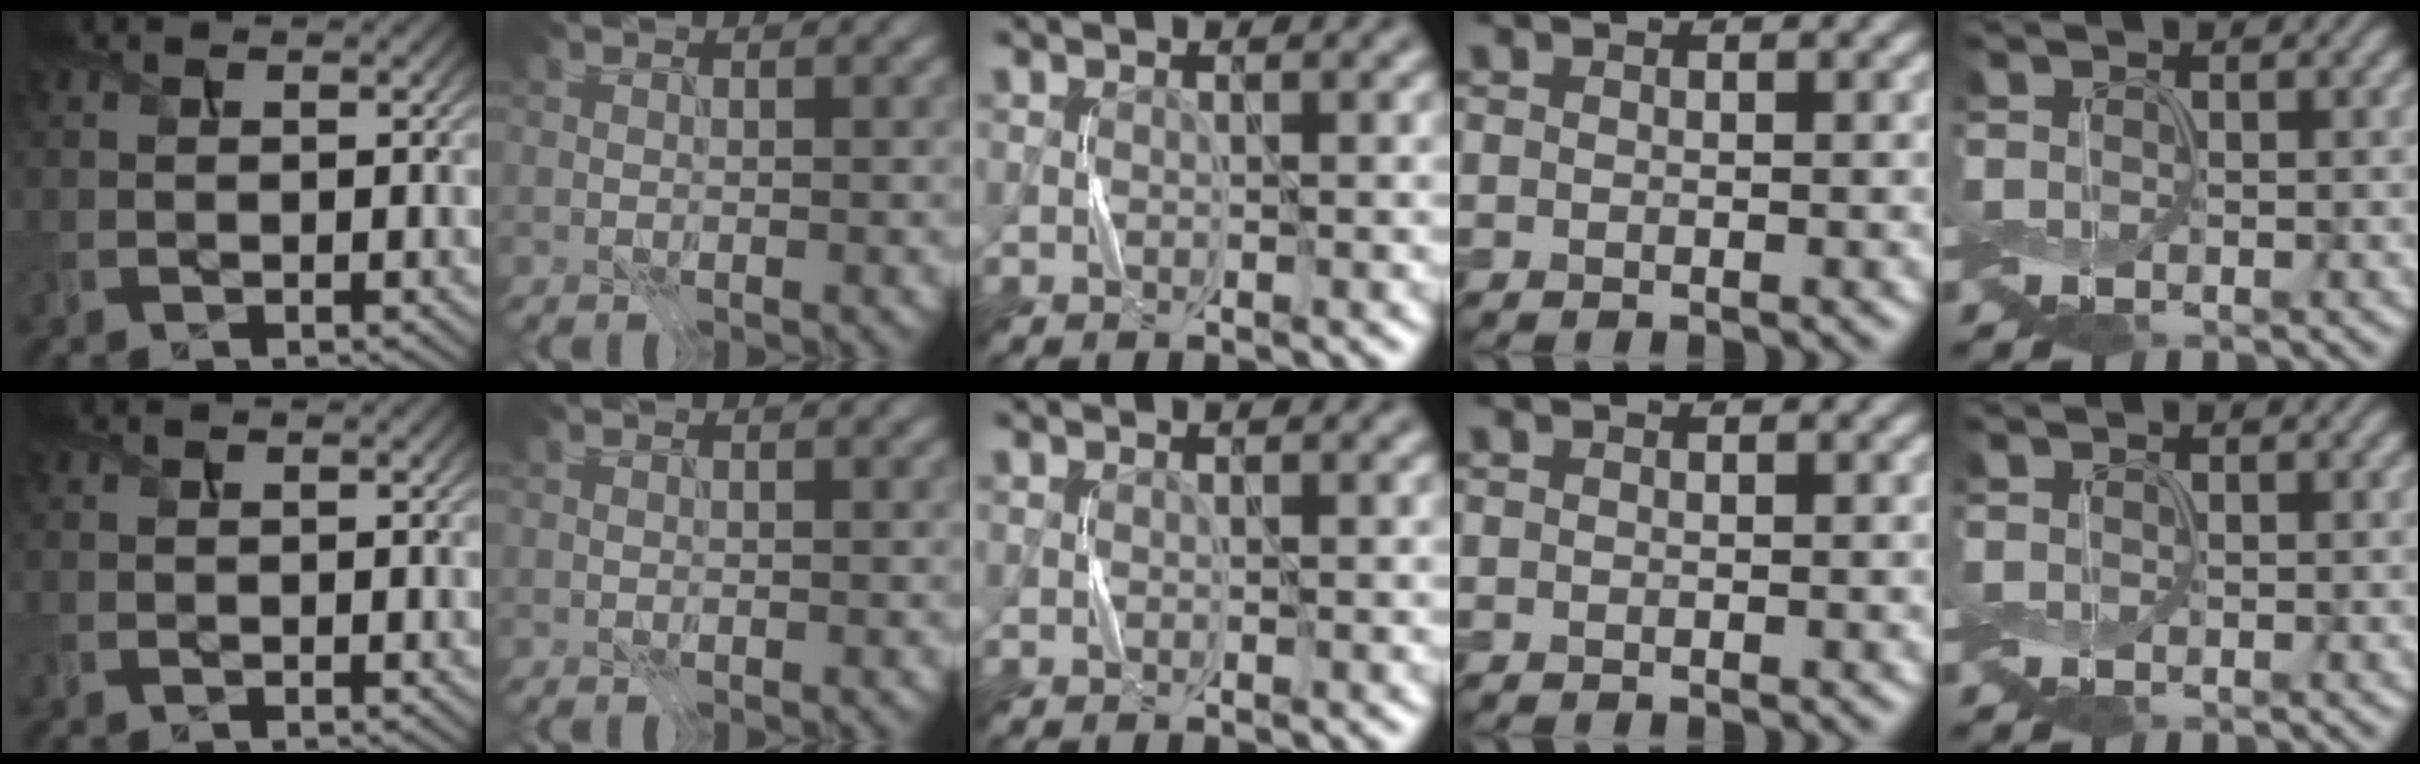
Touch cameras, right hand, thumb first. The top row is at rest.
{}